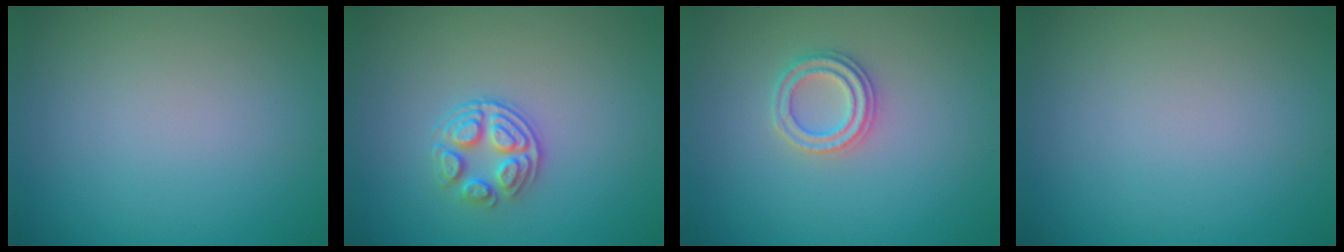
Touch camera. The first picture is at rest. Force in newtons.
{"total": 3.0, "press": 2.6, "slide": 1.5}
{"total": 2.3, "press": 2.3, "slide": 0.4}
{"total": 0.0}